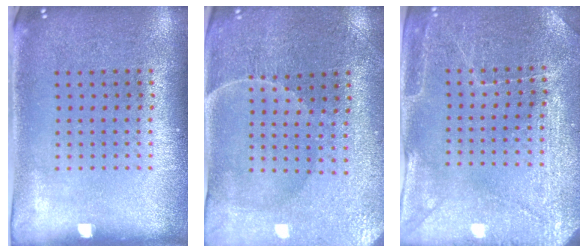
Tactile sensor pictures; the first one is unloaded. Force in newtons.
{"total": 1.0, "press": 0.9, "slide": 0.3}
{"total": 2.9, "press": 2.9, "slide": 0.2}